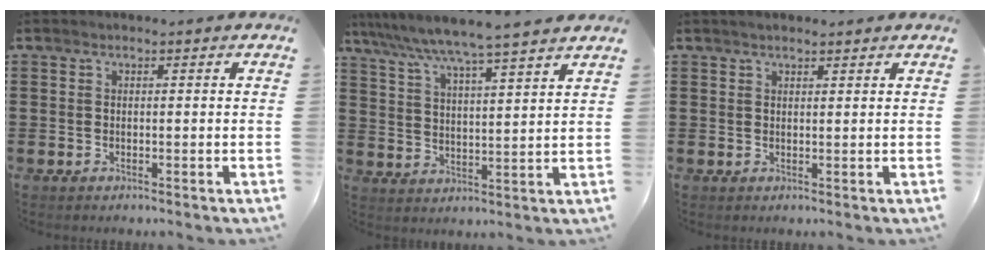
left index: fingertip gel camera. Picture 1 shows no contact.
{"total": 6.1, "force": [5.4, -1.1, 2.5], "torque": [-0.072, -0.040, 0.088]}
{"total": 1.3, "force": [1.2, 0.2, 0.5], "torque": [-0.011, 0.002, 0.022]}